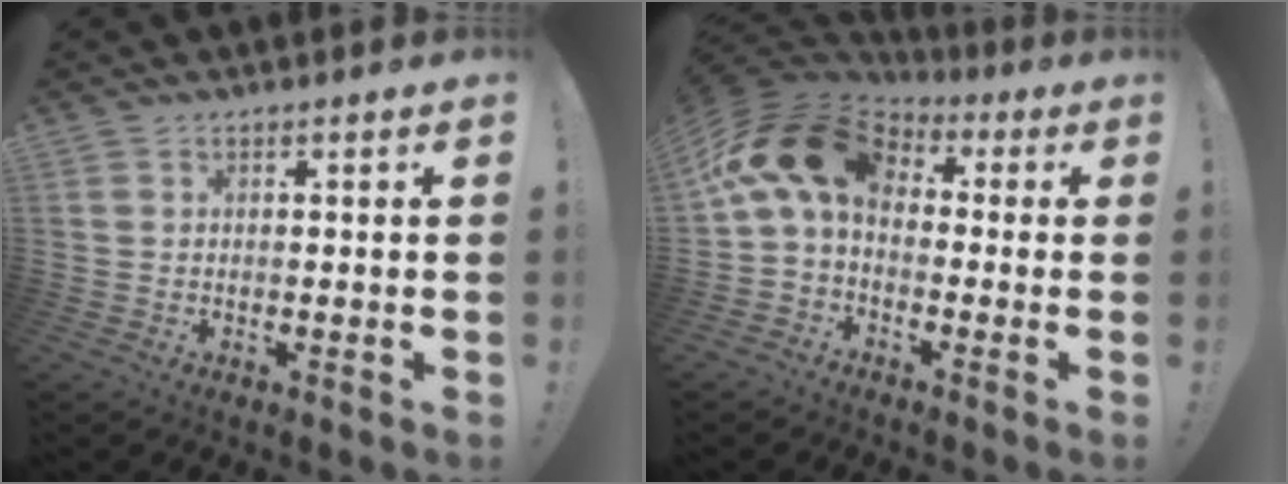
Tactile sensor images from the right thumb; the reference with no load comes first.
{"total": 15.9, "force": [3.0, 9.6, 12.3], "torque": [-0.231, 0.006, 0.059]}